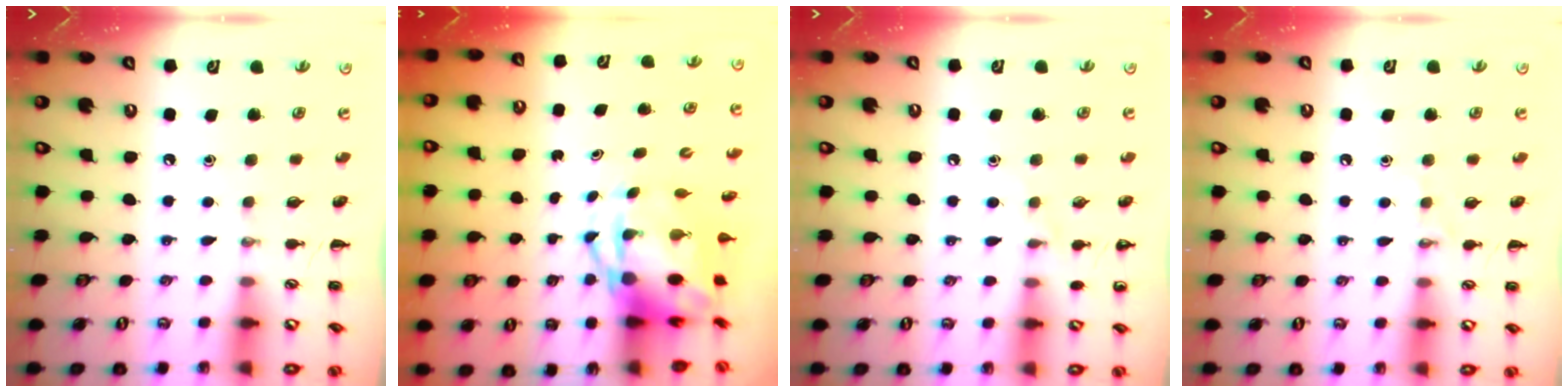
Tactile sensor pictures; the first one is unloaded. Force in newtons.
{"total": 5.1, "press": 4.9, "slide": 1.4}
{"total": 4.2, "press": 4.0, "slide": 1.3}
{"total": 4.9, "press": 4.7, "slide": 1.2}